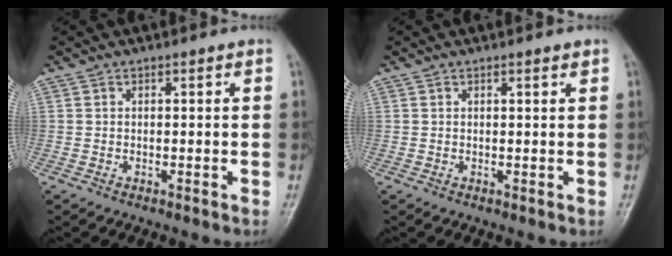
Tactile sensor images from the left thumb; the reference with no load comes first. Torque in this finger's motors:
{"motor_torque": [-0.20, -0.10, -0.15, -0.12, -0.01]}